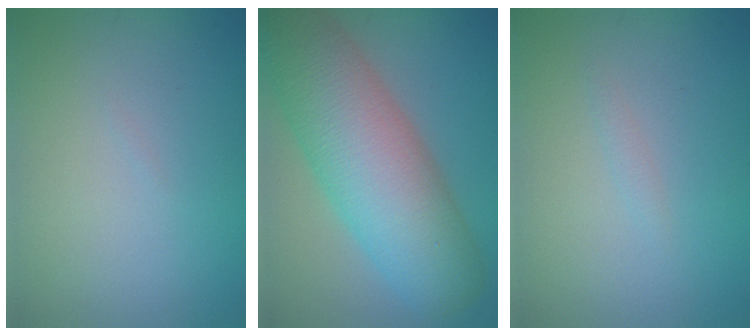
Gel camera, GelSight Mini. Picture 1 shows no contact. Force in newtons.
{"total": 11.6, "press": 11.5, "slide": 0.5}
{"total": 0.6, "press": 0.6, "slide": 0.0}